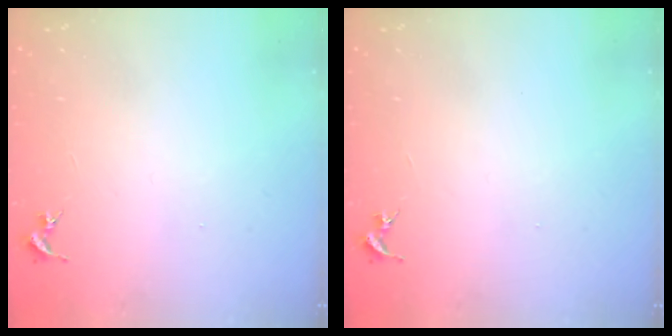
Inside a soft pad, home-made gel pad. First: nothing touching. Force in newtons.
{"total": 0.0}